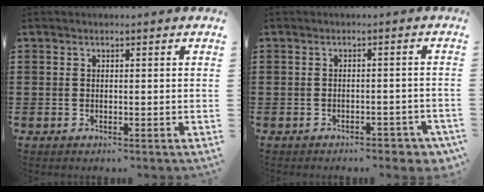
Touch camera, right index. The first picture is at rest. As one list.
[{"total": 2.0, "force": [-1.8, 0.4, 0.7], "torque": [-0.016, 0.000, -0.037]}]